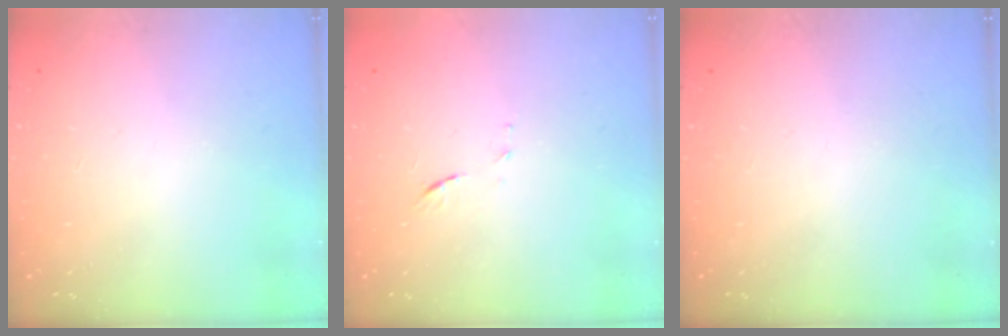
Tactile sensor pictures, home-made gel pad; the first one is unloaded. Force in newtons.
{"total": 5.0, "press": 5.0, "slide": 0.6}
{"total": 0.0}